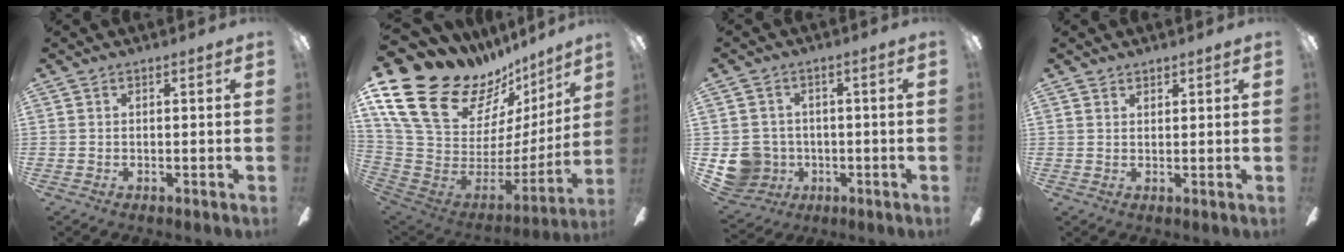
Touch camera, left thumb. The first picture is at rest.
{"total": 24.9, "force": [16.0, 13.7, 13.2], "torque": [-0.223, -0.119, 0.321]}
{"total": 8.4, "force": [-1.6, 8.0, 2.0], "torque": [-0.071, 0.016, -0.023]}
{"total": 1.5, "force": [1.4, 0.6, 0.0], "torque": [0.001, -0.002, 0.028]}